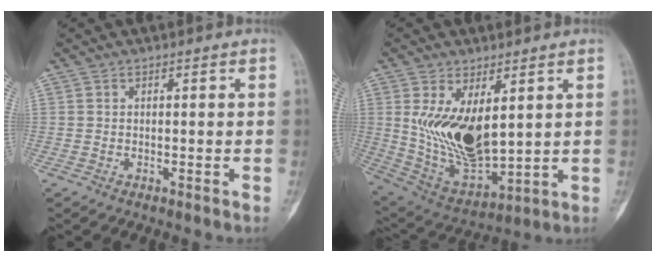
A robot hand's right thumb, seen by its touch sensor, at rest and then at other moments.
{"total": 15.2, "force": [3.4, 7.8, 12.6], "torque": [-0.218, -0.025, 0.091]}